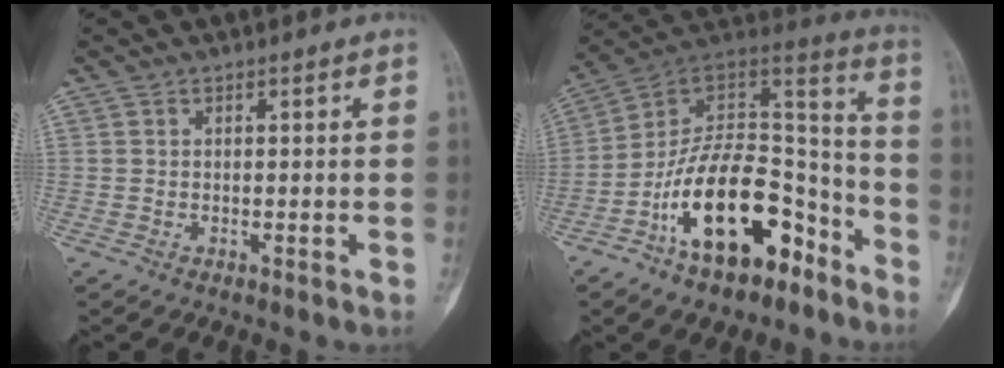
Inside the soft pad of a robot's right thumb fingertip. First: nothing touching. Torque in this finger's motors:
{"motor_torque": [2.81, 2.00, 2.12, -0.65, 0.38]}